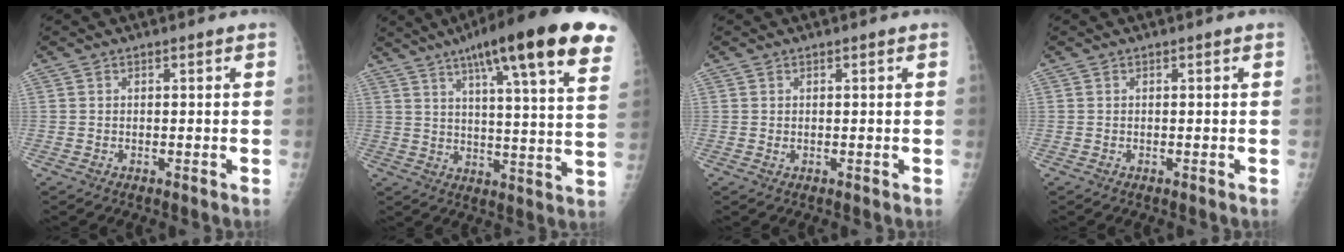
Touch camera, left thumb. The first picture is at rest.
{"total": 25.3, "force": [15.2, 3.7, 19.9], "torque": [-0.280, -0.030, 0.204]}
{"total": 0.7, "force": [0.2, 0.3, 0.5], "torque": [-0.009, 0.003, 0.007]}
{"total": 0.0}